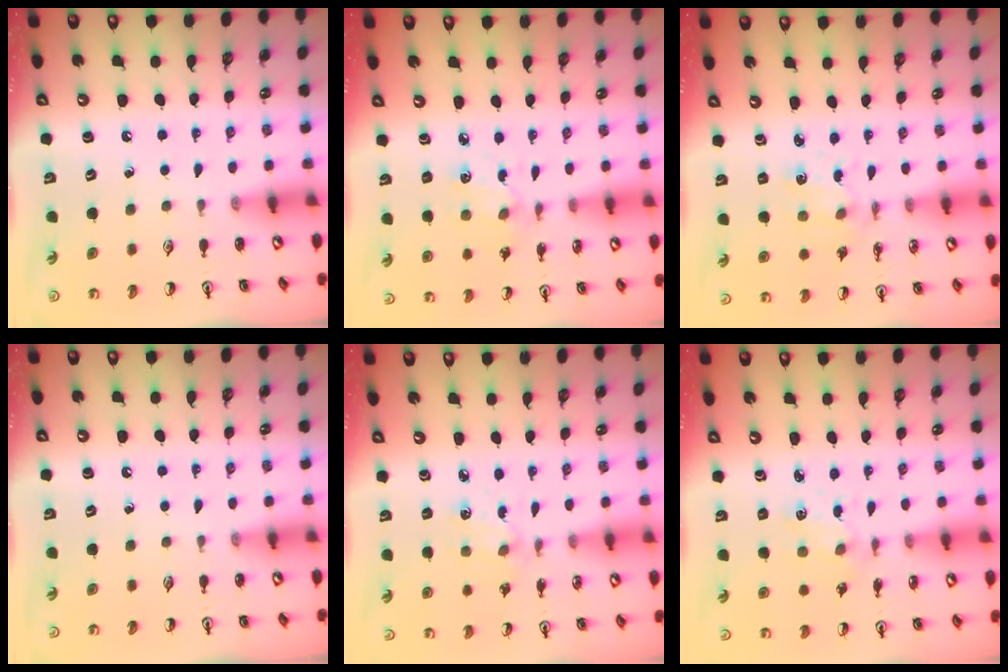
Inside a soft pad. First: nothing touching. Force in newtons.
{"total": 2.6, "press": 2.4, "slide": 0.9}
{"total": 1.8, "press": 1.7, "slide": 0.3}
{"total": 0.0}
{"total": 2.6, "press": 2.5, "slide": 0.8}
{"total": 1.1, "press": 1.1, "slide": 0.3}